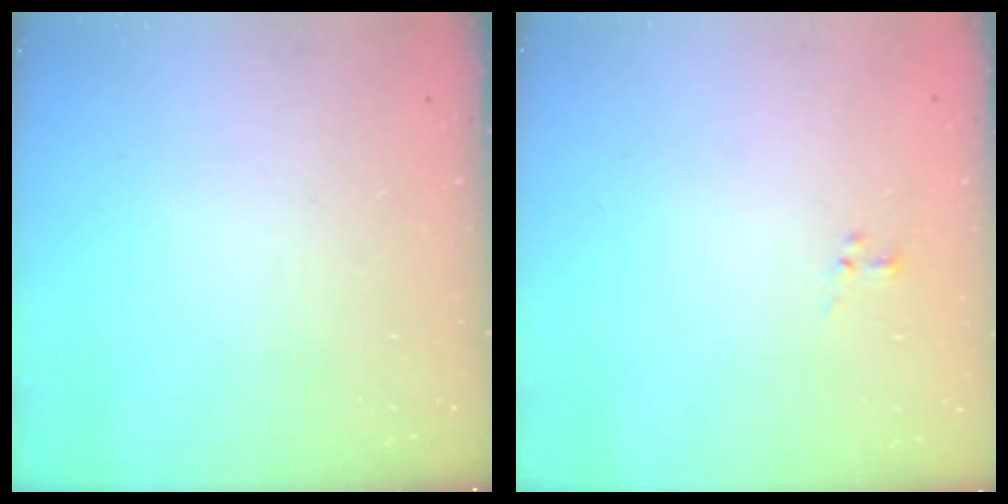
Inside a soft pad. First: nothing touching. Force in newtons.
{"total": 1.2, "press": 1.1, "slide": 0.6}